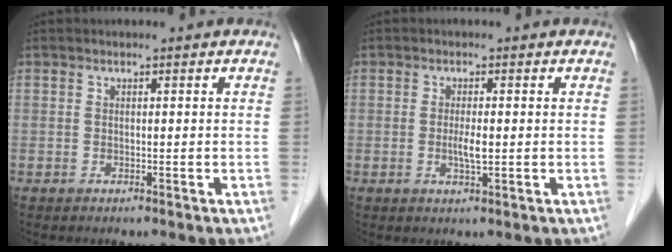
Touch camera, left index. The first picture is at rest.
{"total": 2.2, "force": [-0.2, 0.3, 2.2], "torque": [-0.045, -0.003, -0.002]}